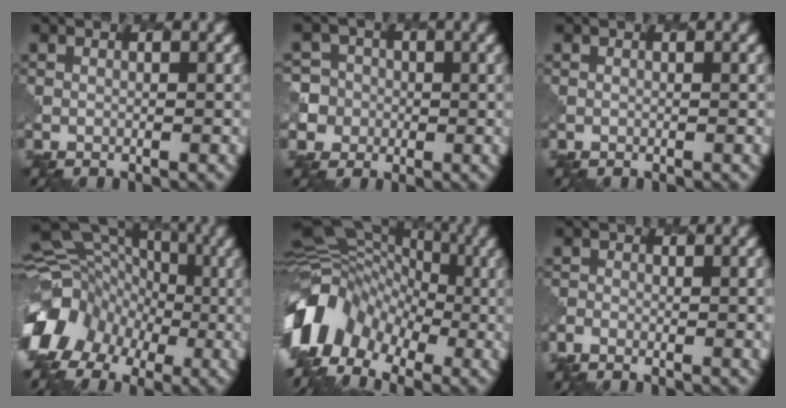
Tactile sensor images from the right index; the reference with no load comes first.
{"total": 6.5, "force": [-0.7, 6.4, 1.1], "torque": [-0.021, 0.019, -0.035]}
{"total": 0.0}
{"total": 13.4, "force": [-3.8, 11.5, 5.8], "torque": [-0.111, -0.001, -0.086]}
{"total": 11.0, "force": [-3.5, 8.2, 6.5], "torque": [-0.132, -0.002, -0.079]}
{"total": 3.1, "force": [-1.3, 1.3, 2.5], "torque": [-0.024, -0.001, -0.021]}